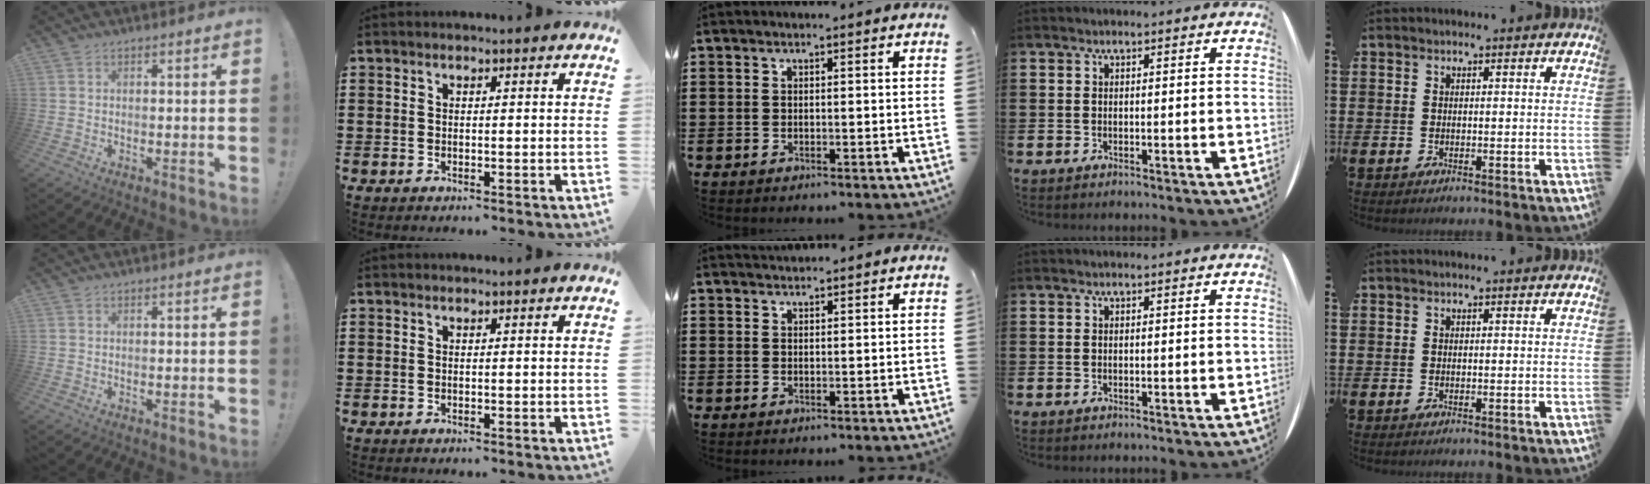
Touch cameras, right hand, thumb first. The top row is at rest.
{"middle": {"total": 1.3, "force": [1.2, 0.2, -0.1], "torque": [-0.001, 0.000, 0.024]}}